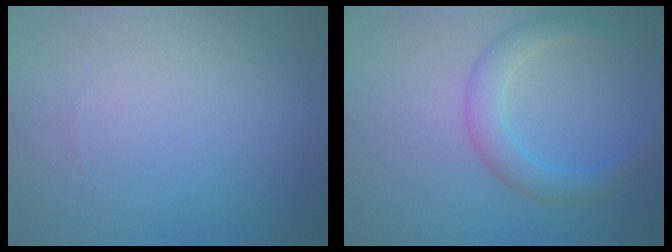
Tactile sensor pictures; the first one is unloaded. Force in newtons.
{"total": 3.0, "press": 3.0, "slide": 0.1}